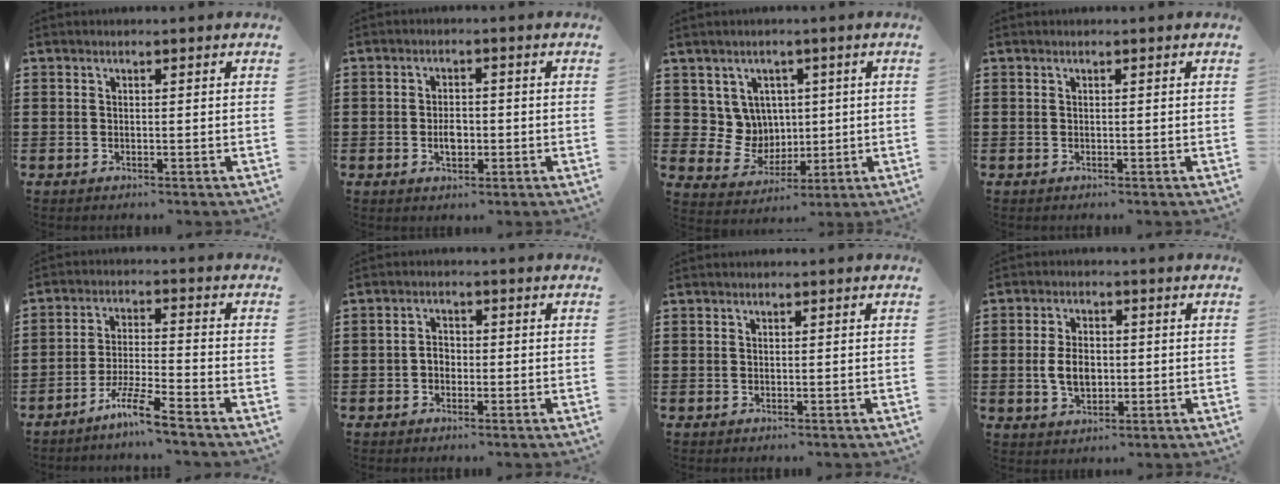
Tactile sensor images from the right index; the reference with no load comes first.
{"total": 3.2, "force": [-0.6, 1.9, 2.5], "torque": [-0.041, 0.000, -0.012]}
{"total": 6.4, "force": [2.2, 5.9, 1.3], "torque": [-0.049, -0.002, 0.044]}
{"total": 0.0}
{"total": 6.4, "force": [-5.2, -0.3, 3.7], "torque": [-0.090, -0.011, -0.103]}
{"total": 1.9, "force": [-0.6, 1.4, 1.2], "torque": [-0.024, 0.005, -0.014]}
{"total": 0.0}
{"total": 5.0, "force": [-0.4, 3.2, 3.9], "torque": [-0.083, 0.000, -0.013]}